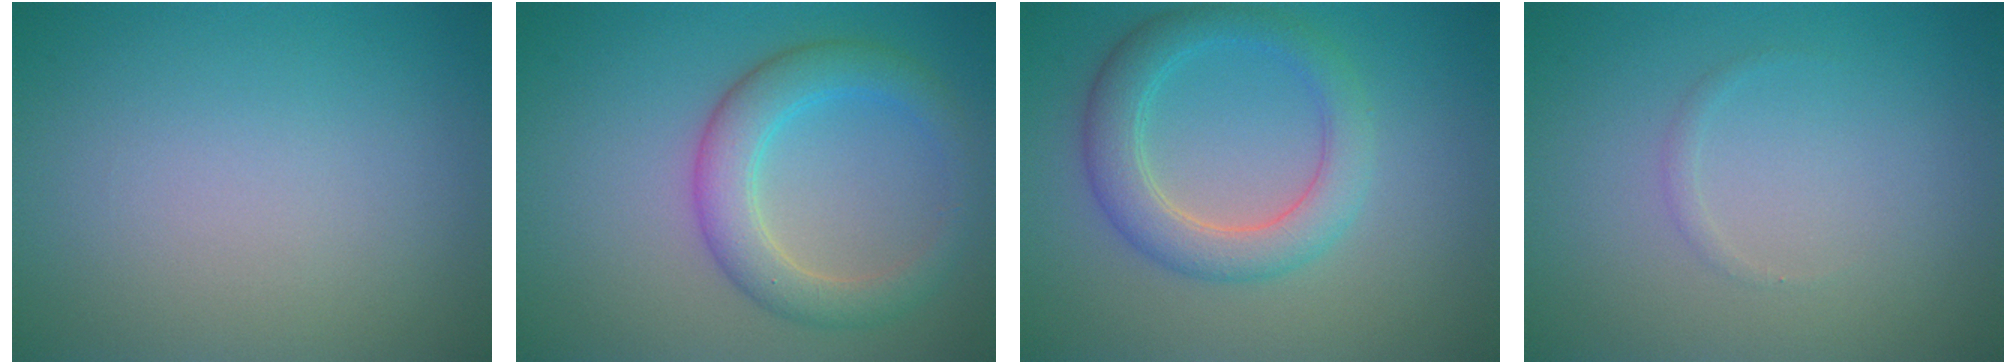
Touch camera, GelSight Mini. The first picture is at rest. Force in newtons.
{"total": 4.5, "press": 4.5, "slide": 0.1}
{"total": 4.3, "press": 4.2, "slide": 0.1}
{"total": 0.5, "press": 0.5, "slide": 0.0}